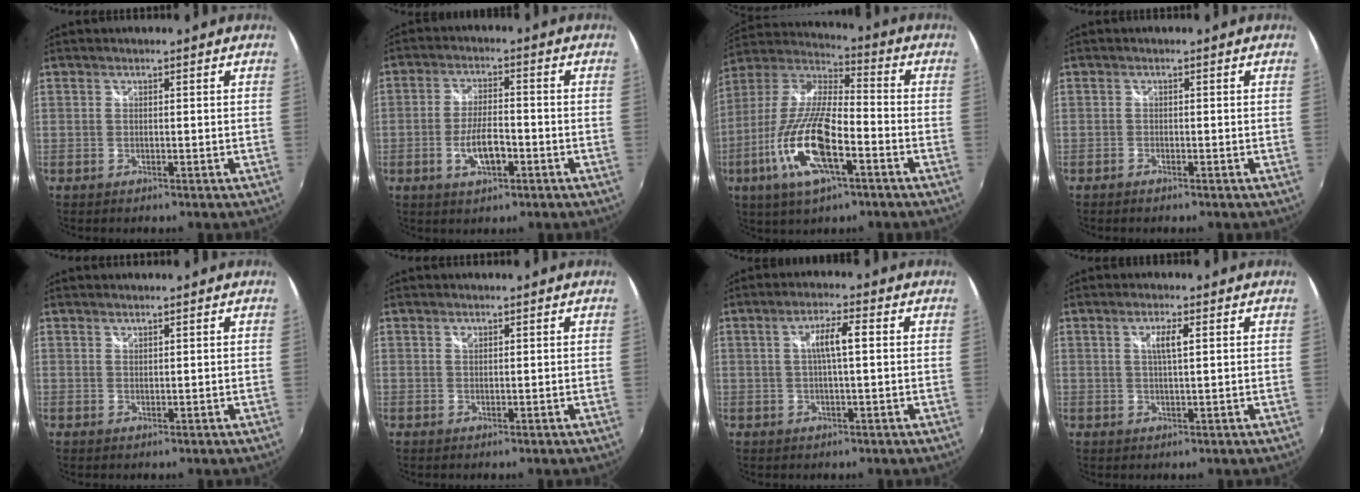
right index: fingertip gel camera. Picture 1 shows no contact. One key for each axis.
{"total": 6.6, "fx": -2.6, "fy": 2.4, "fz": 5.6, "tx": -0.111, "ty": -0.002, "tz": -0.042}
{"total": 18.2, "fx": -7.1, "fy": 5.5, "fz": 15.9, "tx": -0.329, "ty": -0.021, "tz": -0.141}
{"total": 0.8, "fx": -0.7, "fy": 0.3, "fz": 0.3, "tx": -0.007, "ty": -0.001, "tz": -0.014}
{"total": 0.6, "fx": 0.6, "fy": -0.1, "fz": 0.1, "tx": 0.000, "ty": 0.001, "tz": 0.011}
{"total": 0.7, "fx": 0.5, "fy": 0.3, "fz": 0.4, "tx": -0.006, "ty": 0.002, "tz": 0.008}
{"total": 4.8, "fx": 0.7, "fy": 0.4, "fz": 4.7, "tx": -0.086, "ty": 0.006, "tz": 0.013}
{"total": 3.0, "fx": 1.0, "fy": 0.2, "fz": 2.9, "tx": -0.051, "ty": 0.001, "tz": 0.016}